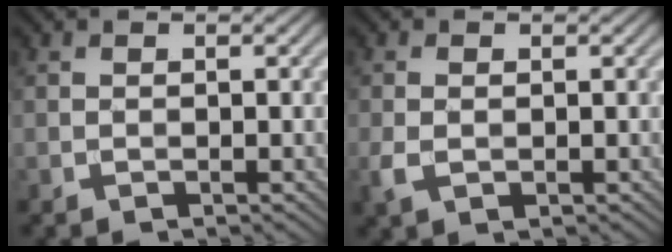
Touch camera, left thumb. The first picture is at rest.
{"total": 2.2, "force": [-0.4, 1.2, 1.8], "torque": [-0.046, -0.003, -0.007]}